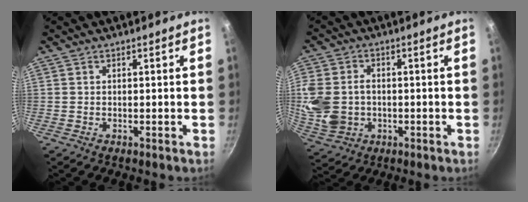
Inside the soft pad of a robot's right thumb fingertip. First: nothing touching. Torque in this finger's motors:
{"motor_torque": [0.09, 0.26, 0.06, 0.08, 0.13]}